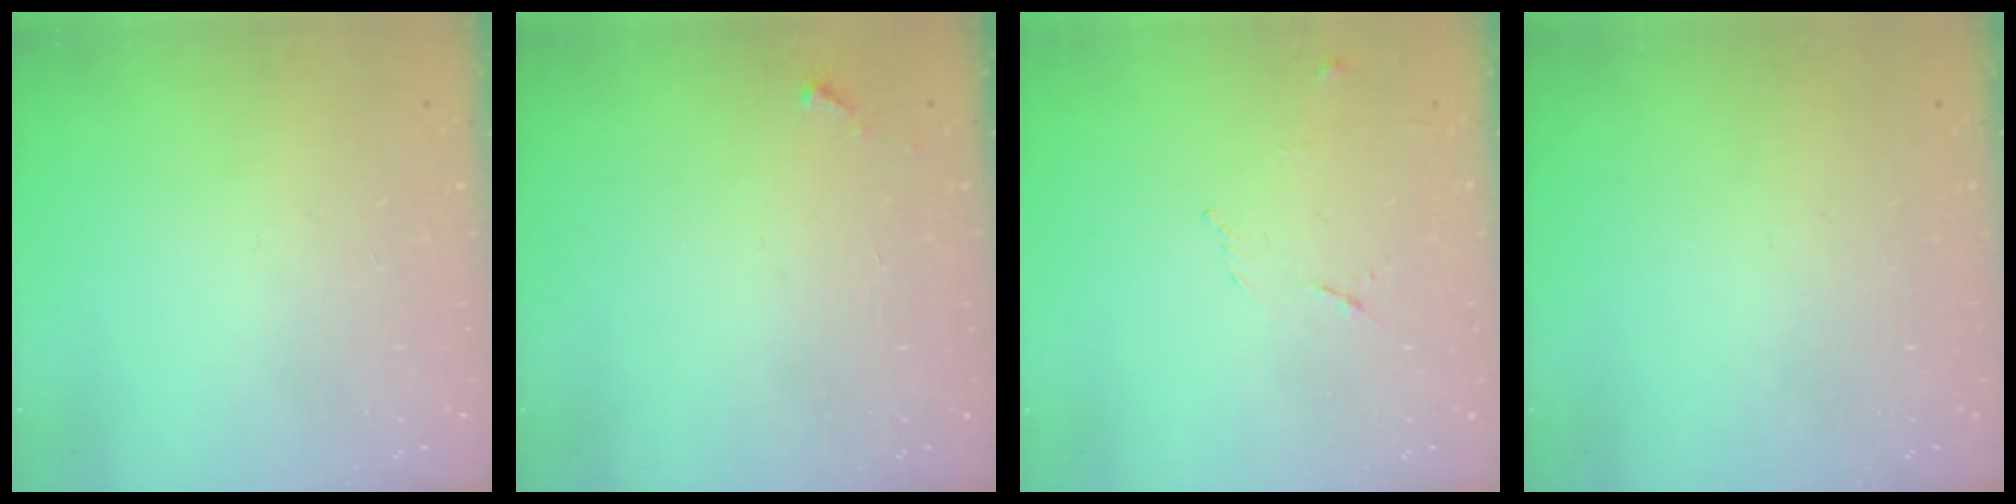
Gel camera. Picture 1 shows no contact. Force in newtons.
{"total": 2.8, "press": 2.8, "slide": 0.1}
{"total": 5.9, "press": 5.8, "slide": 1.1}
{"total": 0.0}